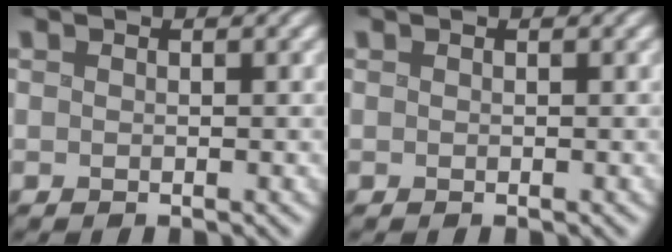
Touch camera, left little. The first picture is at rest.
{"total": 0.0}